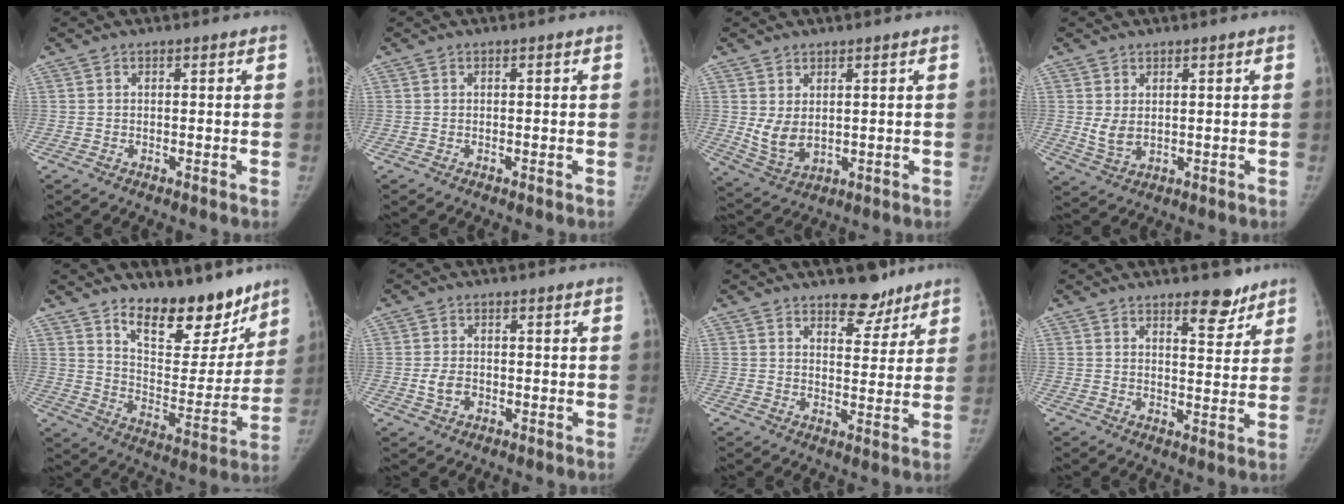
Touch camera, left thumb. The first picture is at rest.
{"total": 0.0}
{"total": 5.8, "force": [1.3, 3.8, 4.3], "torque": [-0.074, -0.018, 0.041]}
{"total": 3.7, "force": [0.9, 2.4, 2.7], "torque": [-0.046, -0.013, 0.028]}
{"total": 17.9, "force": [13.0, 8.2, 9.2], "torque": [-0.070, -0.103, 0.202]}
{"total": 3.3, "force": [-0.7, 2.5, 2.1], "torque": [-0.037, 0.004, -0.011]}
{"total": 6.8, "force": [5.2, 3.3, 2.8], "torque": [-0.006, -0.034, 0.077]}
{"total": 6.3, "force": [4.6, 2.5, 3.5], "torque": [-0.023, -0.032, 0.064]}